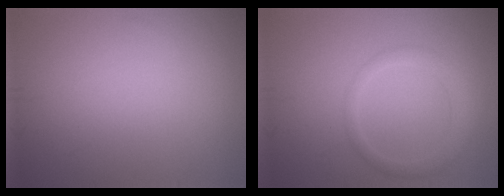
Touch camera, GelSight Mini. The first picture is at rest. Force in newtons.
{"total": 2.3, "press": 2.3, "slide": 0.1}